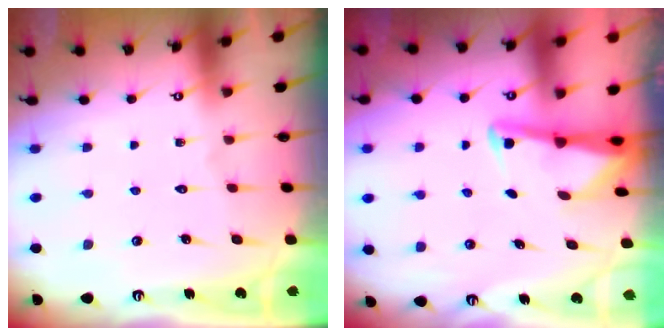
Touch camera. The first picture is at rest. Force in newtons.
{"total": 3.0, "press": 3.0, "slide": 0.3}